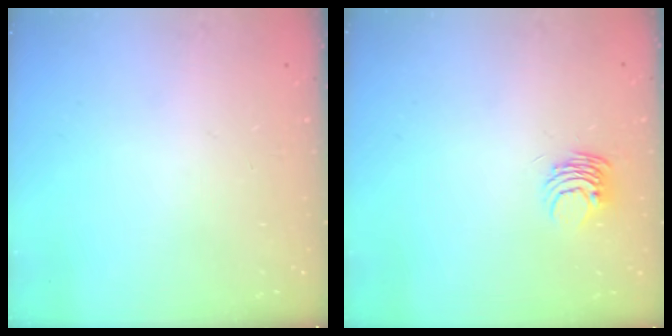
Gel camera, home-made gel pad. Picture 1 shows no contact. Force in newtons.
{"total": 5.4, "press": 5.4, "slide": 0.2}